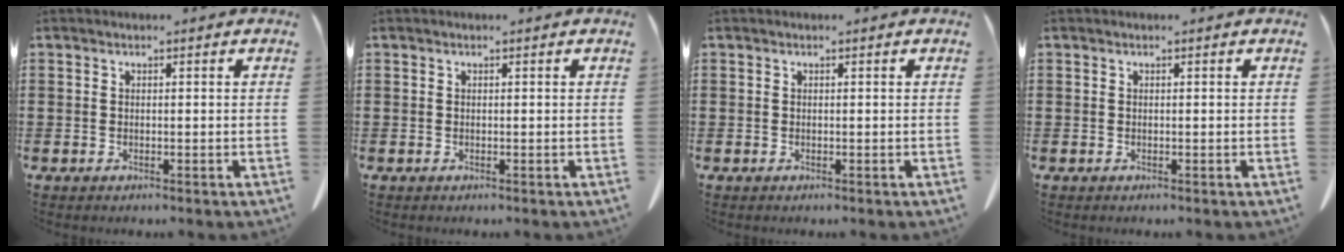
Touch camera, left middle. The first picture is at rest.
{"total": 0.0}
{"total": 0.0}
{"total": 0.0}